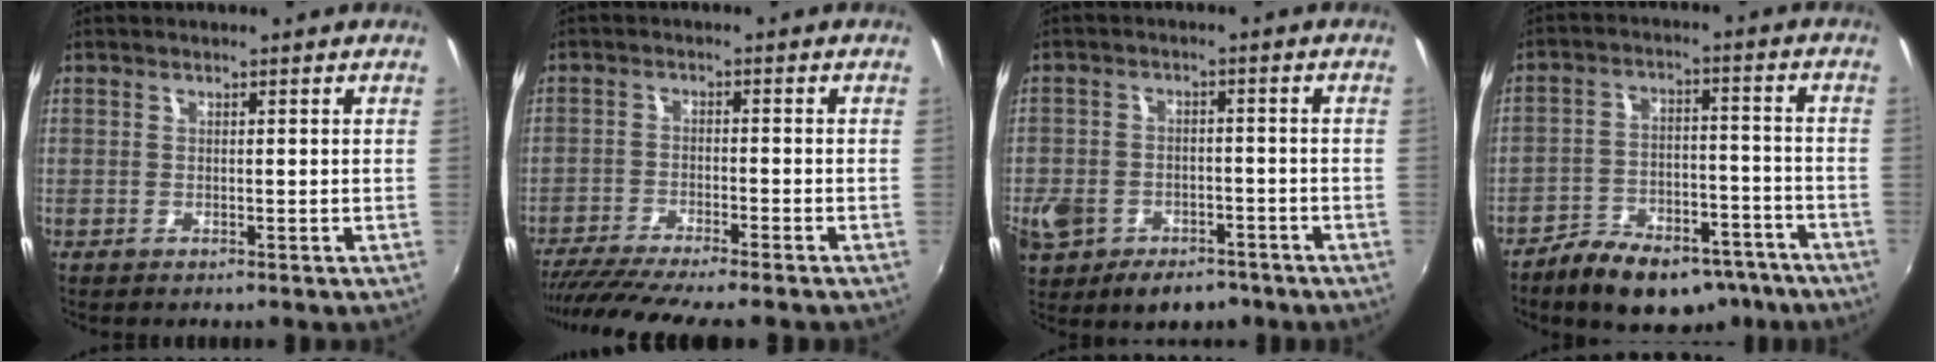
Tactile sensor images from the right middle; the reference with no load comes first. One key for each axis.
{"total": 10.9, "fx": -9.5, "fy": 0.0, "fz": 5.3, "tx": -0.119, "ty": -0.031, "tz": -0.156}
{"total": 12.4, "fx": -6.3, "fy": 8.9, "fz": 5.8, "tx": -0.165, "ty": -0.005, "tz": -0.091}
{"total": 16.4, "fx": -12.1, "fy": 7.7, "fz": 8.0, "tx": -0.148, "ty": 0.006, "tz": -0.164}